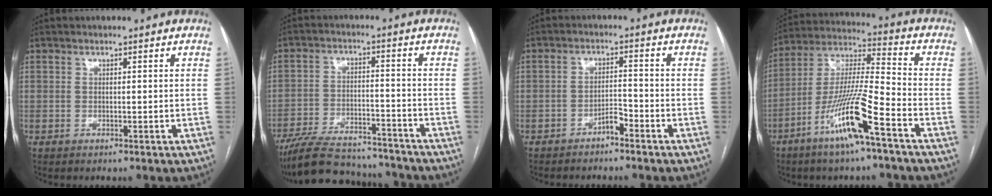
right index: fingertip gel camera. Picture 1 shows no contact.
{"total": 17.8, "force": [-16.1, 4.4, 6.3], "torque": [-0.130, 0.000, -0.246]}
{"total": 3.0, "force": [-2.4, 0.9, 1.5], "torque": [-0.023, 0.005, -0.042]}
{"total": 14.6, "force": [-7.8, 0.8, 12.3], "torque": [-0.249, -0.011, -0.147]}